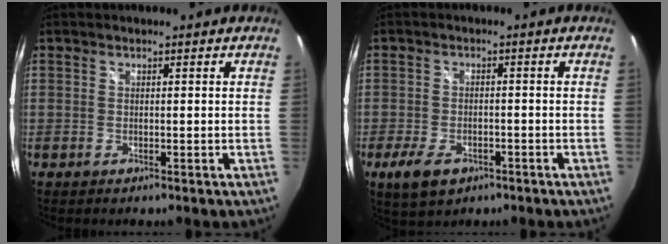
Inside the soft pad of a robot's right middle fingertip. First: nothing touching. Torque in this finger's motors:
{"motor_torque": [0.71, -0.57, 0.17, 0.09]}